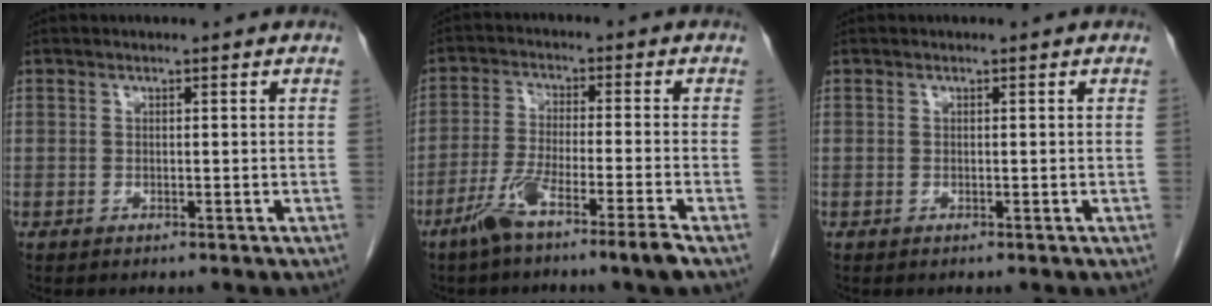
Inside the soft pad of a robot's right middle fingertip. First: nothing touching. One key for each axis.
{"total": 7.9, "fx": -5.2, "fy": -0.7, "fz": 5.9, "tx": -0.109, "ty": -0.014, "tz": -0.100}
{"total": 0.0}